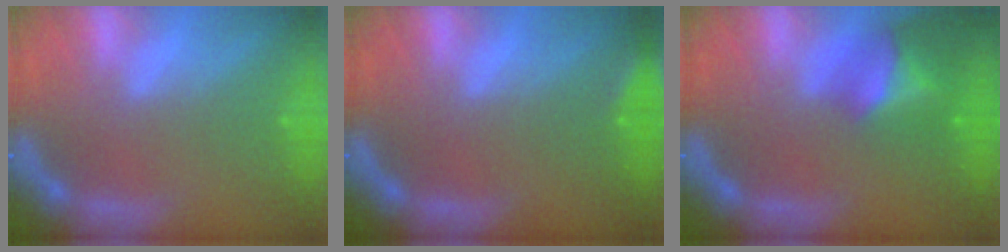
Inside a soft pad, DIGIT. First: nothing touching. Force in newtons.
{"total": 2.4}
{"total": 6.4}